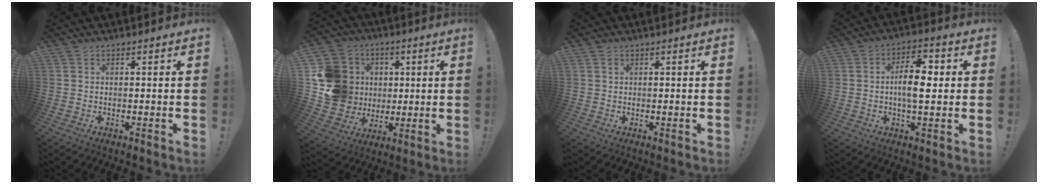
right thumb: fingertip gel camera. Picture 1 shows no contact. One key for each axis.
{"total": 17.7, "fx": 1.7, "fy": 16.1, "fz": 7.1, "tx": -0.122, "ty": 0.010, "tz": 0.062}
{"total": 0.7, "fx": 0.4, "fy": 0.3, "fz": 0.5, "tx": -0.002, "ty": -0.003, "tz": 0.006}
{"total": 10.3, "fx": -0.1, "fy": 4.7, "fz": 9.1, "tx": -0.150, "ty": 0.009, "tz": -0.004}